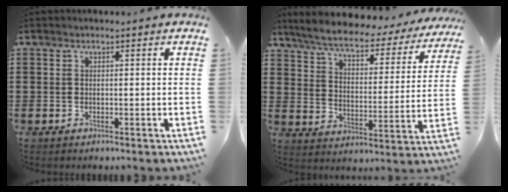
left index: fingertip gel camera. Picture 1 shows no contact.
{"total": 5.9, "force": [5.0, 1.1, 3.0], "torque": [-0.082, -0.030, 0.081]}